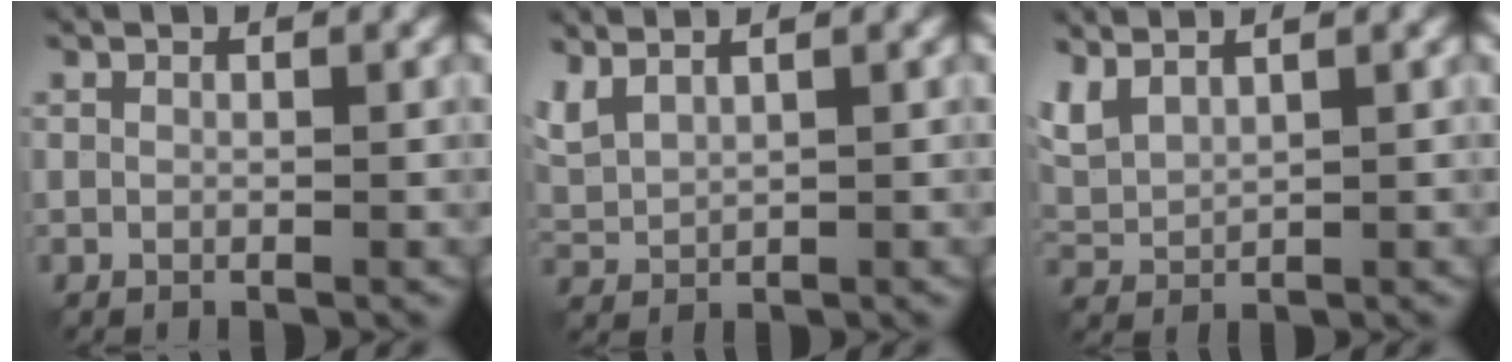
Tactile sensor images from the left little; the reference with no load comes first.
{"total": 2.9, "force": [2.2, 1.0, 1.6], "torque": [-0.051, 0.012, 0.051]}
{"total": 3.2, "force": [2.4, 1.2, 1.7], "torque": [-0.053, 0.010, 0.054]}